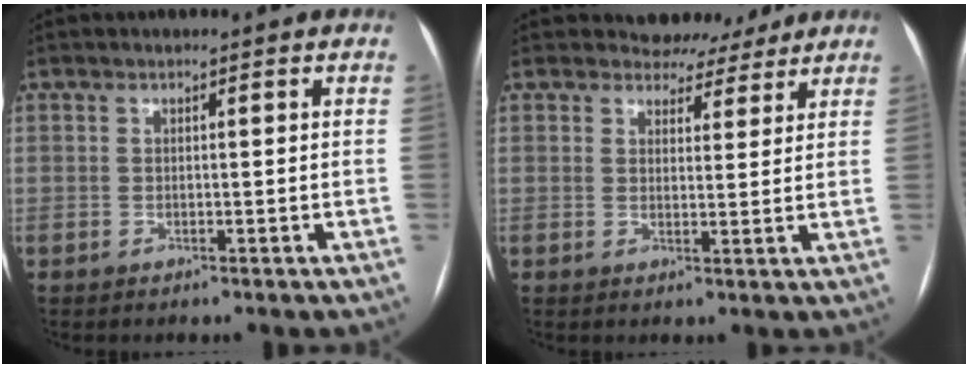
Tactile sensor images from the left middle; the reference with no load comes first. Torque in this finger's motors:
{"motor_torque": [0.04, -0.03, -0.01, -0.01]}